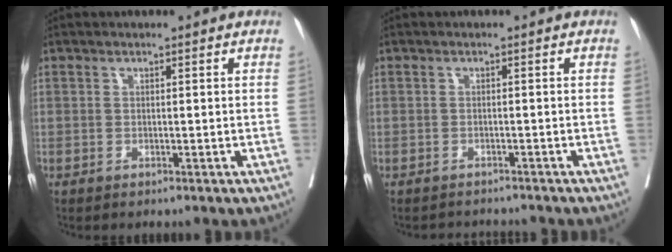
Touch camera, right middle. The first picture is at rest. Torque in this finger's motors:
{"motor_torque": [-0.22, -0.05, -0.02, -0.01]}